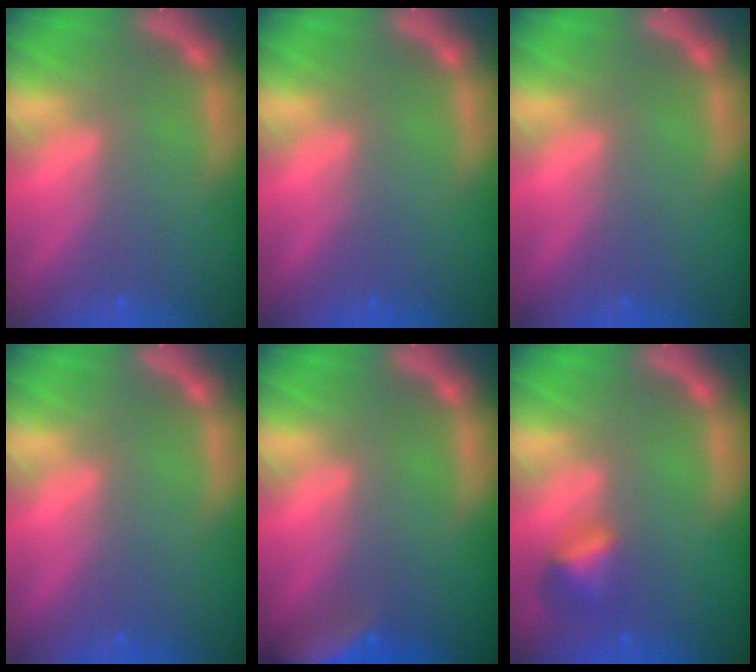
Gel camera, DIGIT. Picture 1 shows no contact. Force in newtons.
{"total": 0.0}
{"total": 0.0}
{"total": 0.0}
{"total": 7.0}
{"total": 2.4}